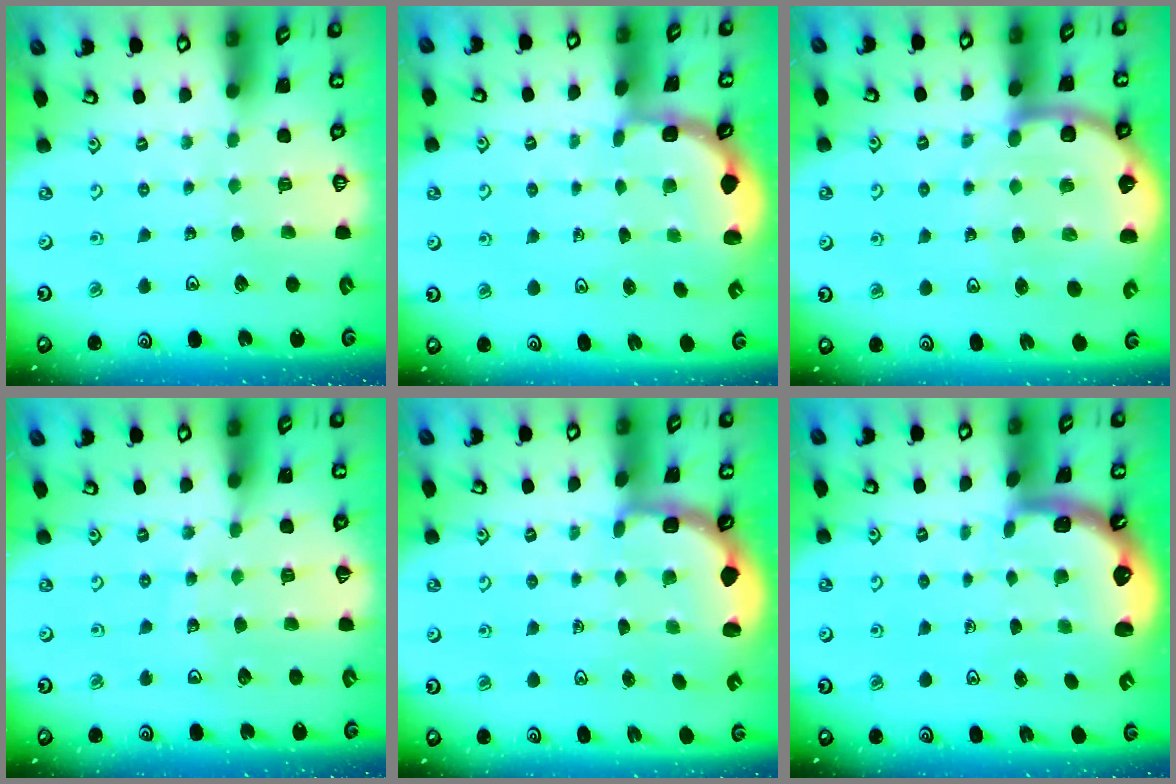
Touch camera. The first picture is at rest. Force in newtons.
{"total": 1.8, "press": 1.4, "slide": 1.1}
{"total": 9.0, "press": 8.8, "slide": 1.9}
{"total": 9.1, "press": 8.8, "slide": 2.1}
{"total": 2.6, "press": 2.3, "slide": 1.3}
{"total": 1.9, "press": 1.8, "slide": 0.6}